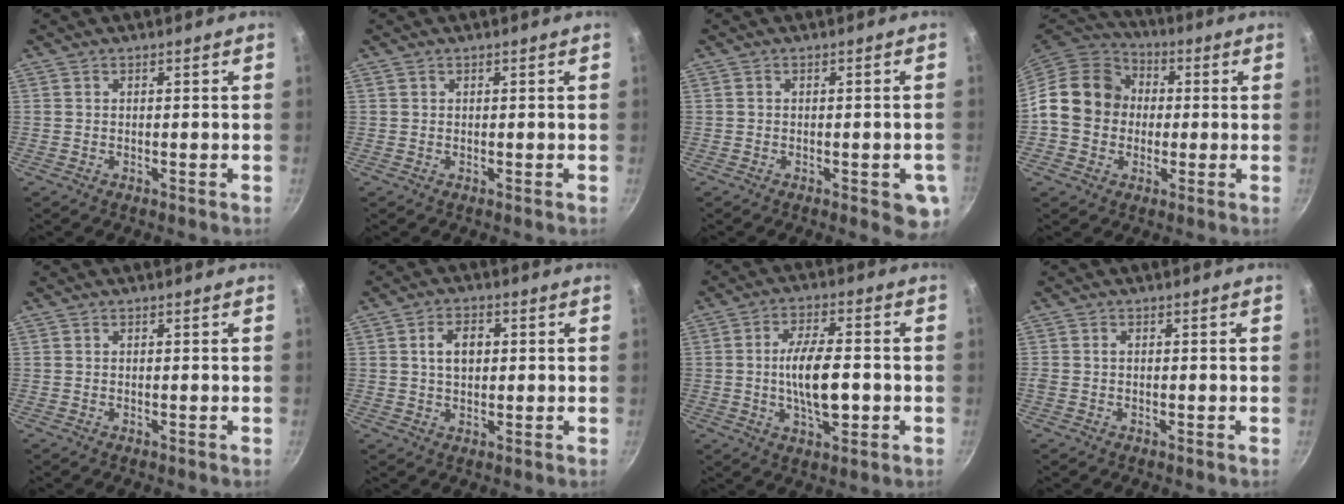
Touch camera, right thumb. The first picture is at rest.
{"total": 0.0}
{"total": 5.8, "force": [-1.9, 2.3, 5.0], "torque": [-0.035, 0.005, -0.022]}
{"total": 14.8, "force": [0.2, 12.8, 7.5], "torque": [-0.102, 0.027, -0.015]}
{"total": 0.0}
{"total": 5.4, "force": [1.1, 3.5, 3.9], "torque": [-0.050, 0.006, 0.017]}
{"total": 11.2, "force": [-1.3, 4.8, 10.1], "torque": [-0.166, 0.015, -0.023]}
{"total": 0.7, "force": [0.0, 0.5, 0.4], "torque": [-0.009, 0.004, -0.002]}